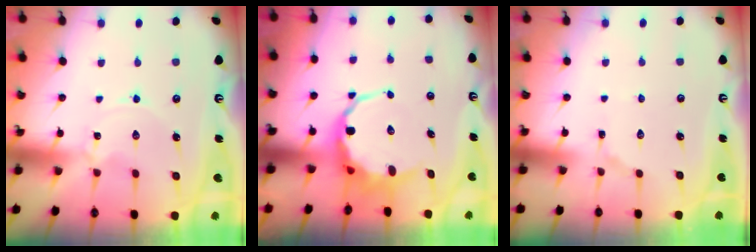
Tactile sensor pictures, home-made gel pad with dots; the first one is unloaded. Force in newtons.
{"total": 8.6, "press": 8.3, "slide": 1.9}
{"total": 2.9, "press": 2.9, "slide": 0.3}